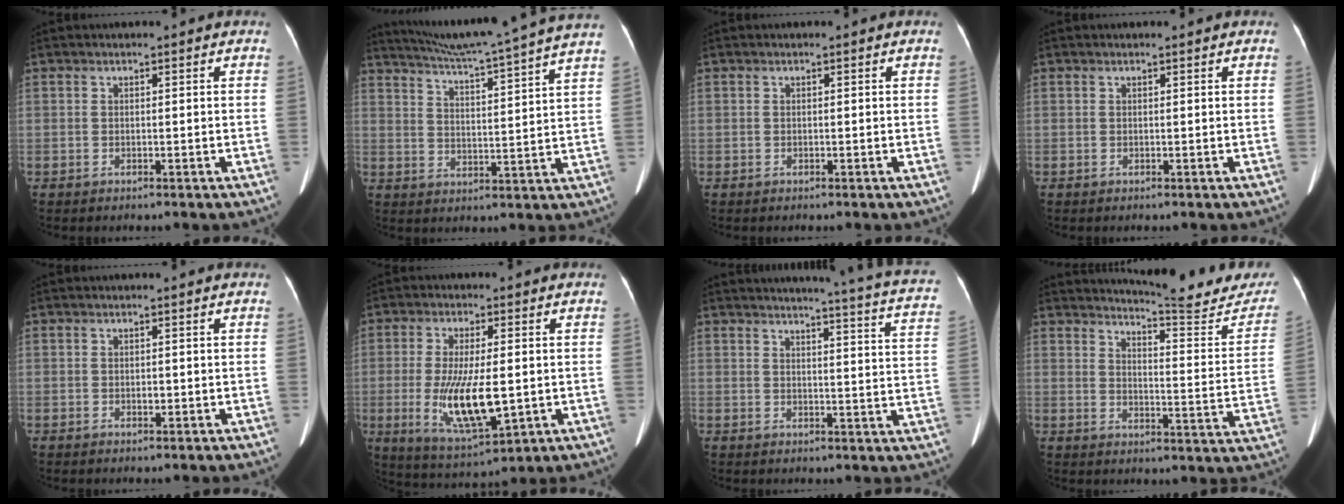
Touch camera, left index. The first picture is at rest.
{"total": 19.8, "force": [17.5, -2.4, 8.9], "torque": [-0.157, -0.035, 0.237]}
{"total": 0.0}
{"total": 0.6, "force": [0.5, 0.0, 0.2], "torque": [-0.006, 0.004, 0.009]}
{"total": 0.6, "force": [0.0, 0.3, 0.4], "torque": [-0.007, 0.000, 0.001]}
{"total": 11.2, "force": [-1.4, 3.1, 10.7], "torque": [-0.207, -0.026, -0.013]}
{"total": 18.5, "force": [16.5, -0.4, 8.4], "torque": [-0.109, -0.066, 0.173]}
{"total": 16.9, "force": [16.2, 1.4, 4.7], "torque": [-0.058, -0.076, 0.188]}